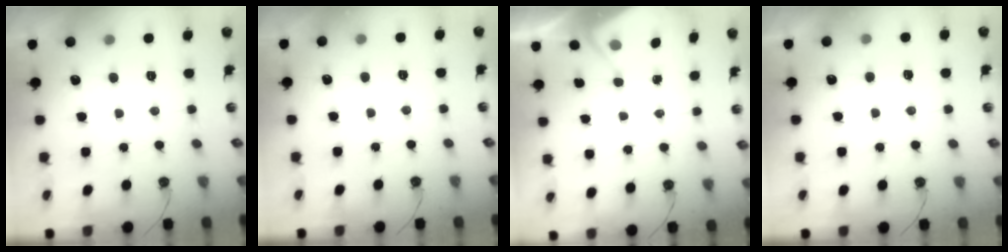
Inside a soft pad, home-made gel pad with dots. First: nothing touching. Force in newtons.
{"total": 2.8, "press": 2.8, "slide": 0.5}
{"total": 2.4, "press": 2.4, "slide": 0.4}
{"total": 5.4, "press": 5.4, "slide": 0.7}